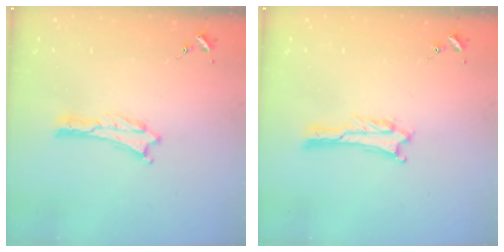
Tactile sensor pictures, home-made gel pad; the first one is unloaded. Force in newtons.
{"total": 1.0, "press": 1.0, "slide": 0.1}